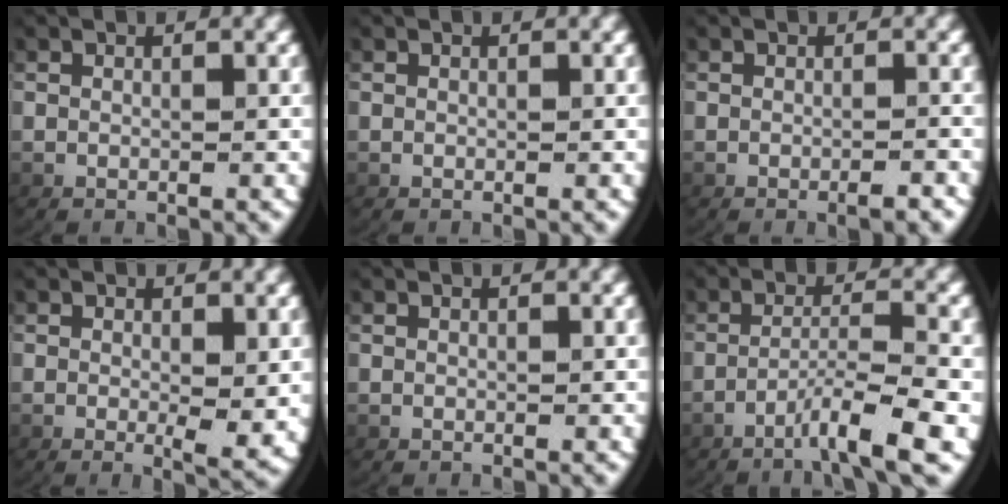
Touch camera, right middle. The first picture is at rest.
{"total": 0.0}
{"total": 1.1, "force": [-1.0, 0.1, 0.6], "torque": [-0.007, 0.008, -0.018]}
{"total": 2.3, "force": [-0.2, 0.6, 2.2], "torque": [-0.039, -0.015, 0.002]}
{"total": 0.0}
{"total": 4.6, "force": [-2.5, 0.2, 3.8], "torque": [-0.068, -0.002, -0.037]}